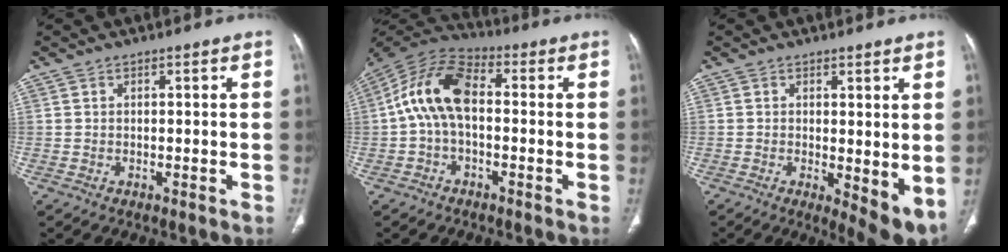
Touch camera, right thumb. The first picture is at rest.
{"total": 11.9, "force": [-0.1, 6.7, 9.8], "torque": [-0.185, 0.036, -0.014]}
{"total": 6.7, "force": [0.0, 2.5, 6.3], "torque": [-0.087, -0.020, 0.006]}